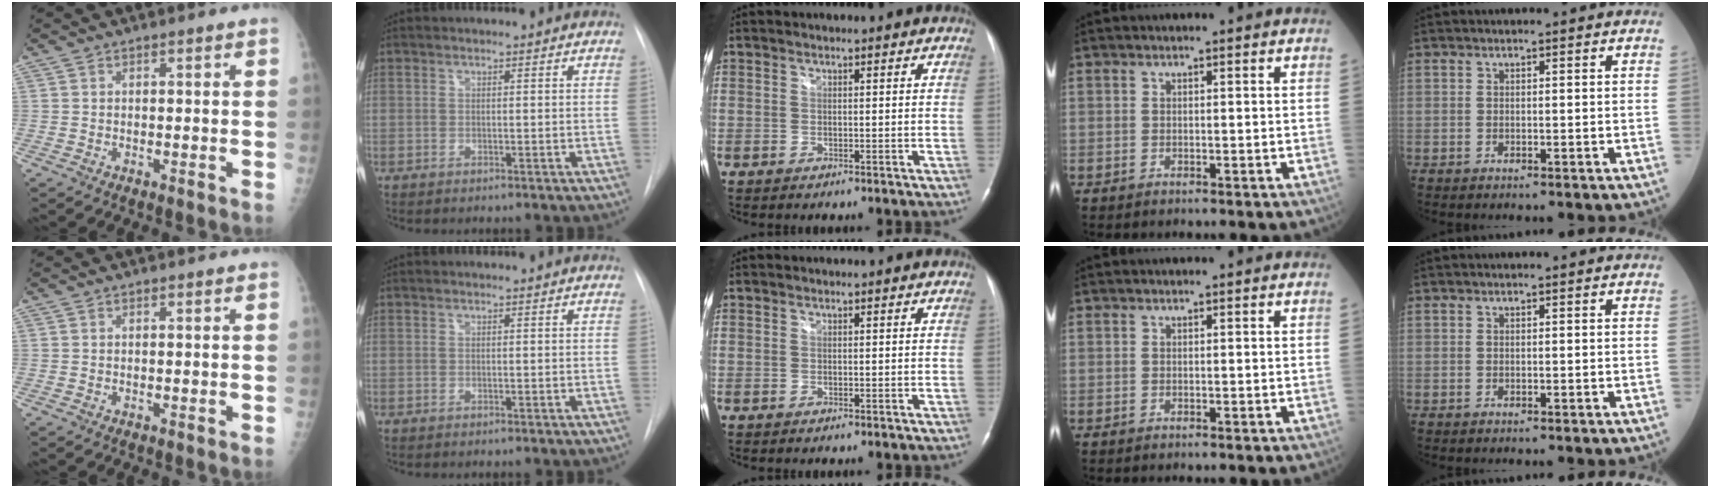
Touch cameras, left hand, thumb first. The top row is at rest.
{}